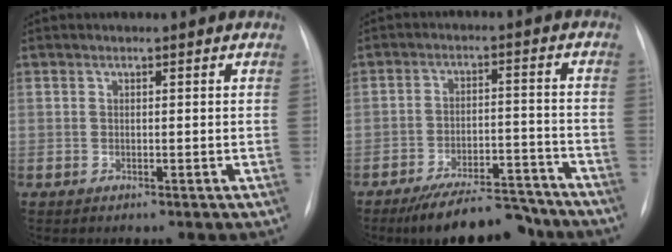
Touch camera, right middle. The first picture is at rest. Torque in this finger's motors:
{"motor_torque": [1.16, -0.98, 0.47, 0.12]}